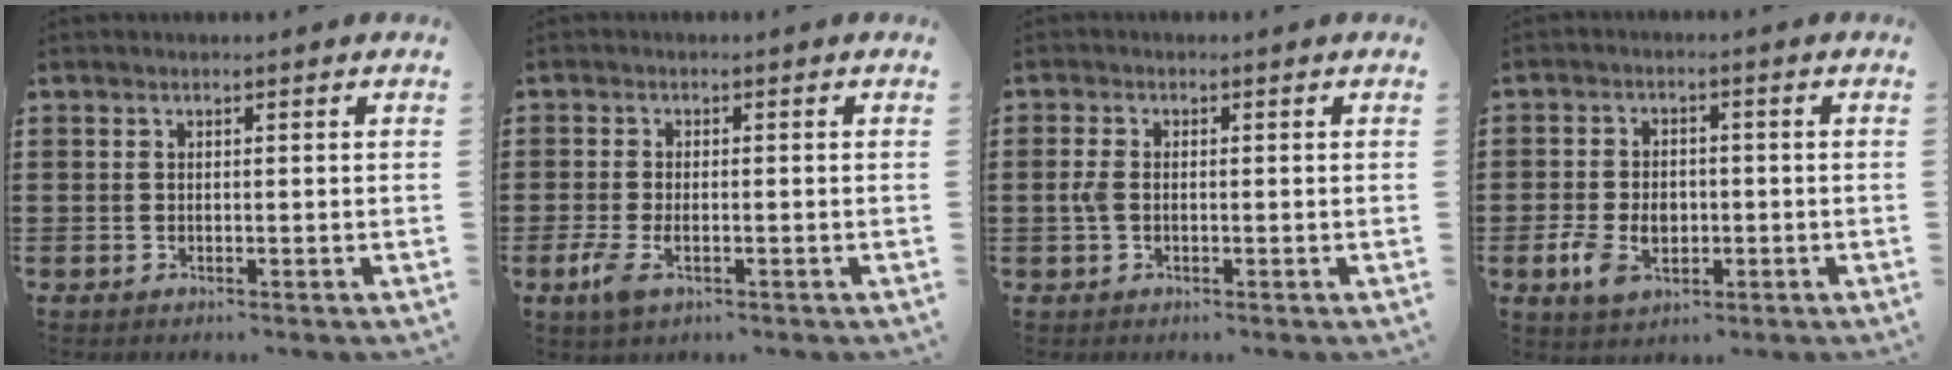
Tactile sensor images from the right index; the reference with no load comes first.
{"total": 2.9, "force": [-1.3, 1.2, 2.3], "torque": [-0.054, -0.006, -0.026]}
{"total": 2.2, "force": [-0.2, 1.4, 1.8], "torque": [-0.051, 0.000, -0.009]}
{"total": 5.1, "force": [-1.3, 3.6, 3.3], "torque": [-0.084, 0.001, -0.029]}